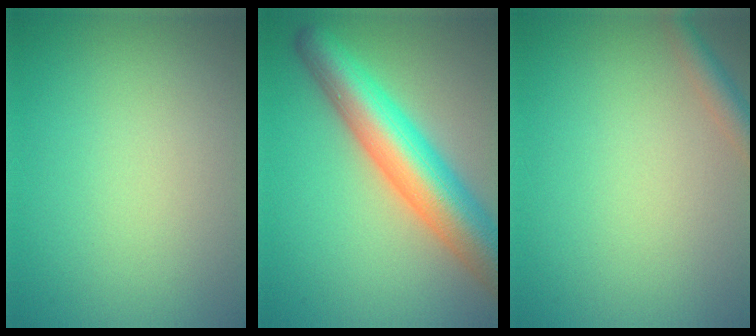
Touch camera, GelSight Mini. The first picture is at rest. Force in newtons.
{"total": 9.1, "press": 9.1, "slide": 0.2}
{"total": 2.0, "press": 2.0, "slide": 0.1}